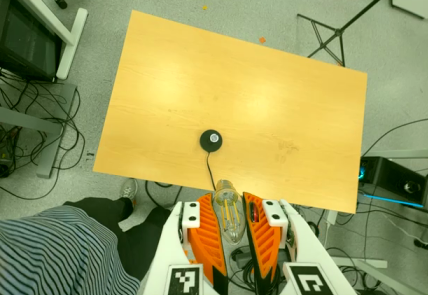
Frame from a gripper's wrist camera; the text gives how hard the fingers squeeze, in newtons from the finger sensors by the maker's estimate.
{"total": 20.6, "left": 24.7, "right": 16.5}